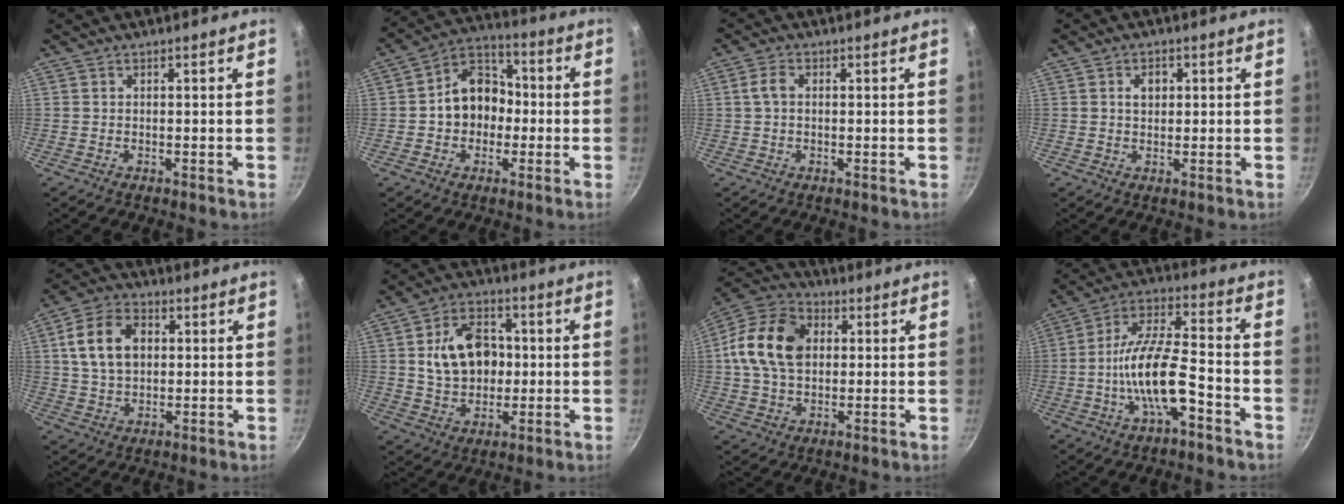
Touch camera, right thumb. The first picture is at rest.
{"total": 11.3, "force": [-0.9, 9.1, 6.6], "torque": [-0.054, 0.033, -0.029]}
{"total": 2.7, "force": [0.3, 1.8, 2.0], "torque": [-0.041, 0.010, 0.004]}
{"total": 3.0, "force": [0.7, 2.3, 1.9], "torque": [-0.015, 0.002, 0.011]}
{"total": 12.0, "force": [2.5, 8.4, 8.2], "torque": [-0.134, 0.010, 0.039]}
{"total": 13.3, "force": [1.3, 9.8, 8.9], "torque": [-0.117, 0.009, 0.022]}
{"total": 15.7, "force": [2.3, 11.3, 10.7], "torque": [-0.179, 0.019, 0.026]}
{"total": 14.1, "force": [-5.3, 4.9, 12.1], "torque": [-0.216, 0.041, -0.104]}